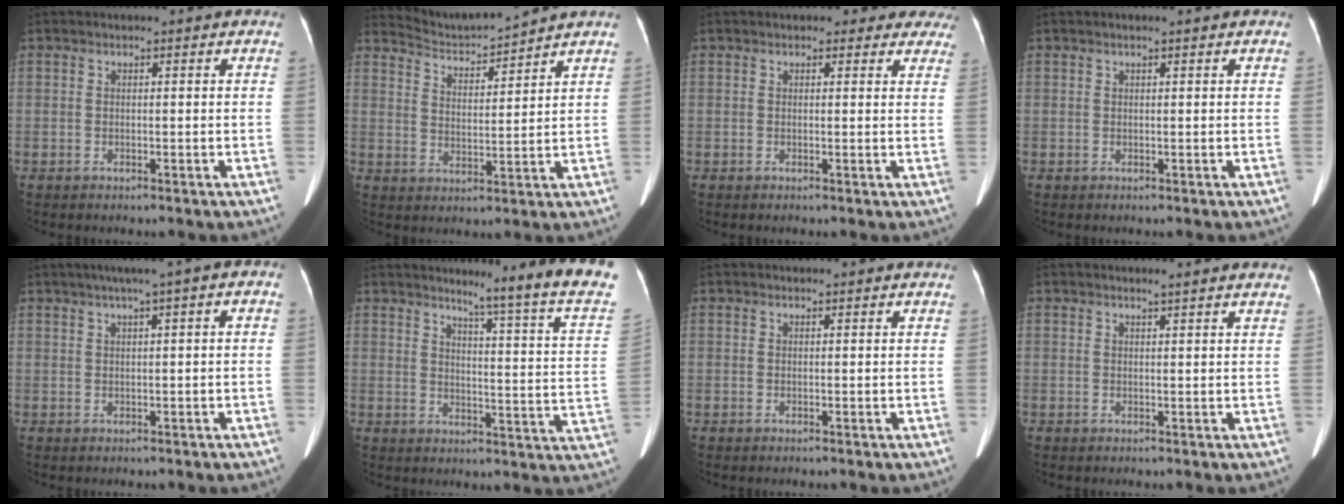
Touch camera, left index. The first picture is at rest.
{"total": 6.4, "force": [6.4, -1.0, -0.1], "torque": [-0.017, 0.001, 0.124]}
{"total": 5.8, "force": [5.2, 2.5, 0.9], "torque": [0.023, -0.005, 0.034]}
{"total": 0.9, "force": [0.6, 0.1, 0.6], "torque": [-0.013, 0.010, 0.010]}
{"total": 4.7, "force": [1.7, 0.4, 4.4], "torque": [-0.064, 0.026, 0.022]}
{"total": 16.2, "force": [13.8, -2.1, 8.3], "torque": [-0.111, -0.087, 0.160]}
{"total": 0.0}
{"total": 1.7, "force": [1.6, -0.4, 0.6], "torque": [-0.021, 0.003, 0.023]}